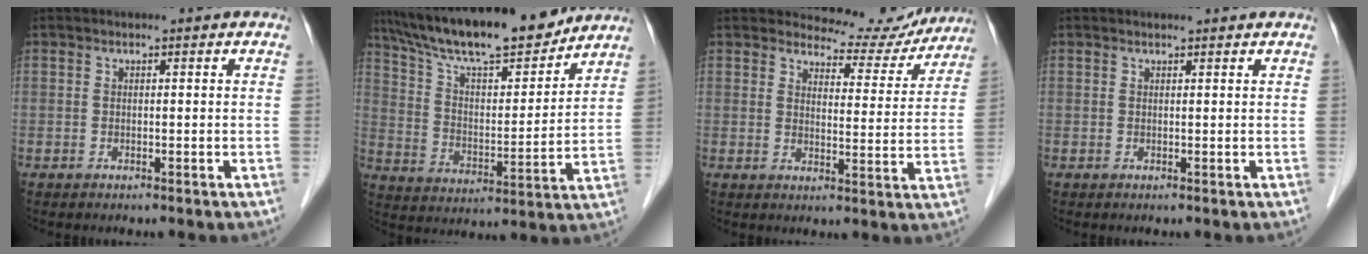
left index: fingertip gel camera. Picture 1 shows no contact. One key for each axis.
{"total": 17.5, "fx": 15.2, "fy": 2.4, "fz": 8.2, "tx": -0.140, "ty": 0.002, "tz": 0.255}
{"total": 9.6, "fx": 9.3, "fy": 2.5, "fz": 0.0, "tx": 0.011, "ty": -0.022, "tz": 0.102}
{"total": 0.9, "fx": 0.9, "fy": 0.0, "fz": 0.1, "tx": -0.006, "ty": 0.002, "tz": 0.012}